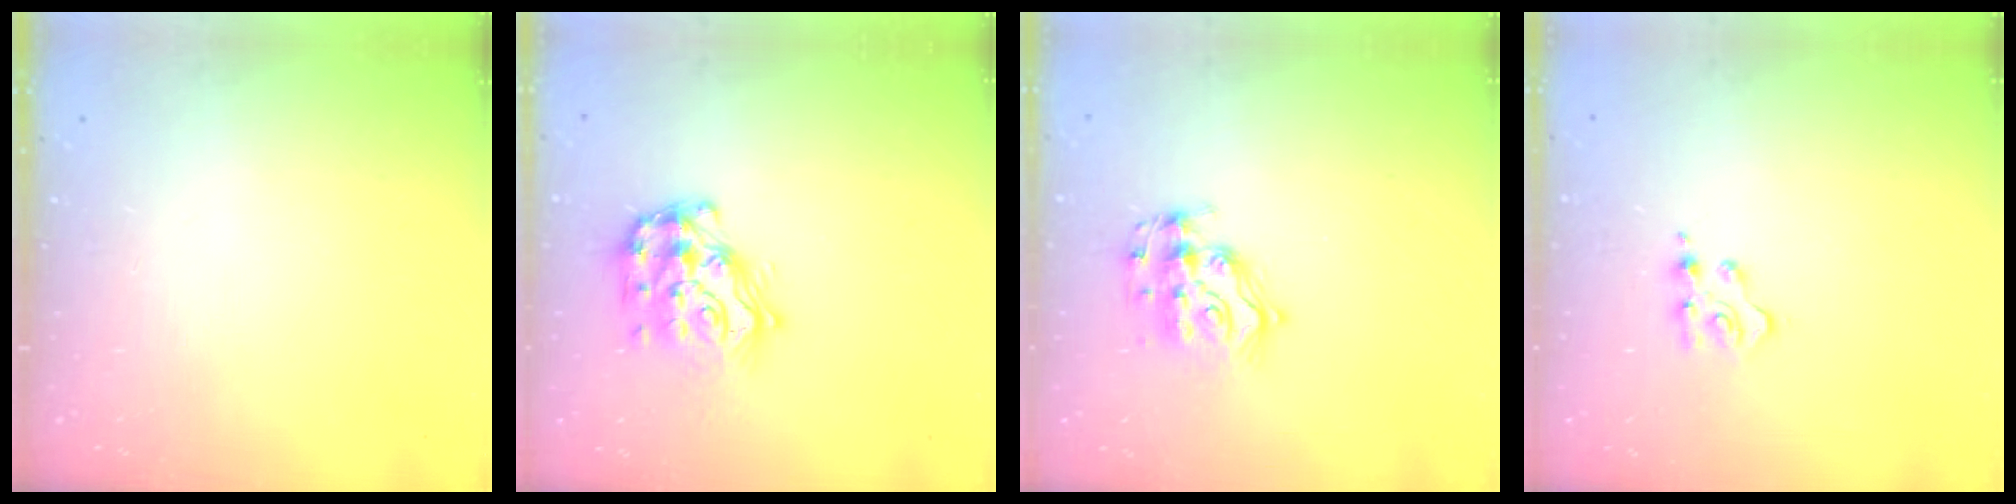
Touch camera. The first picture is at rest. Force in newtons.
{"total": 14.9, "press": 14.9, "slide": 0.8}
{"total": 12.2, "press": 12.2, "slide": 0.7}
{"total": 3.7, "press": 3.7, "slide": 0.5}